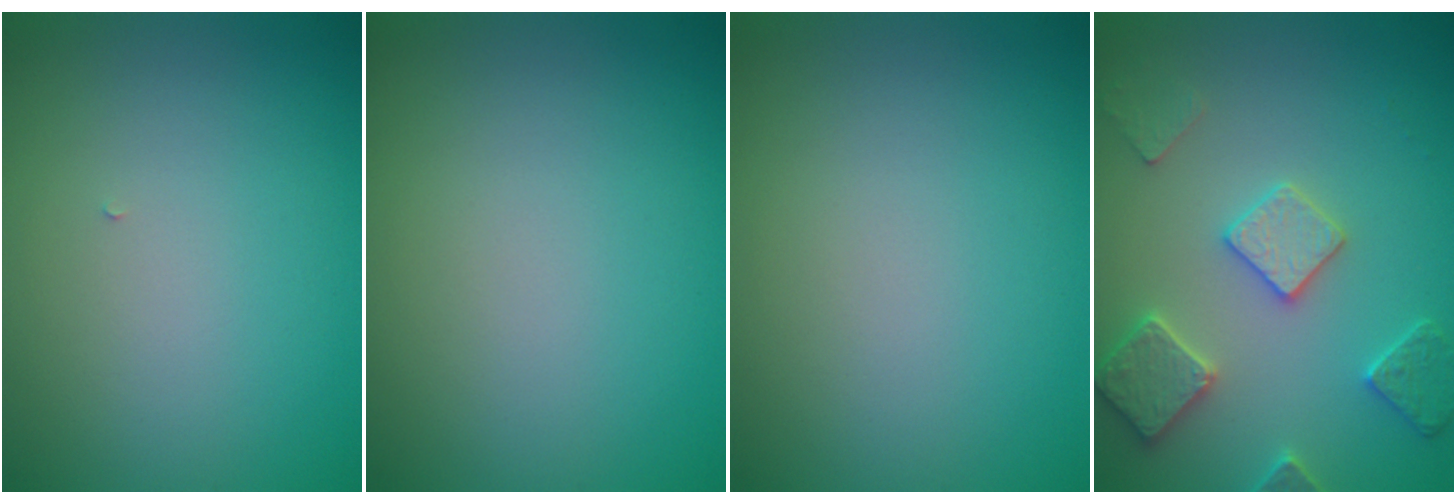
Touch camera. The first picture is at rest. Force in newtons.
{"total": 0.0}
{"total": 0.0}
{"total": 3.7, "press": 3.6, "slide": 0.8}